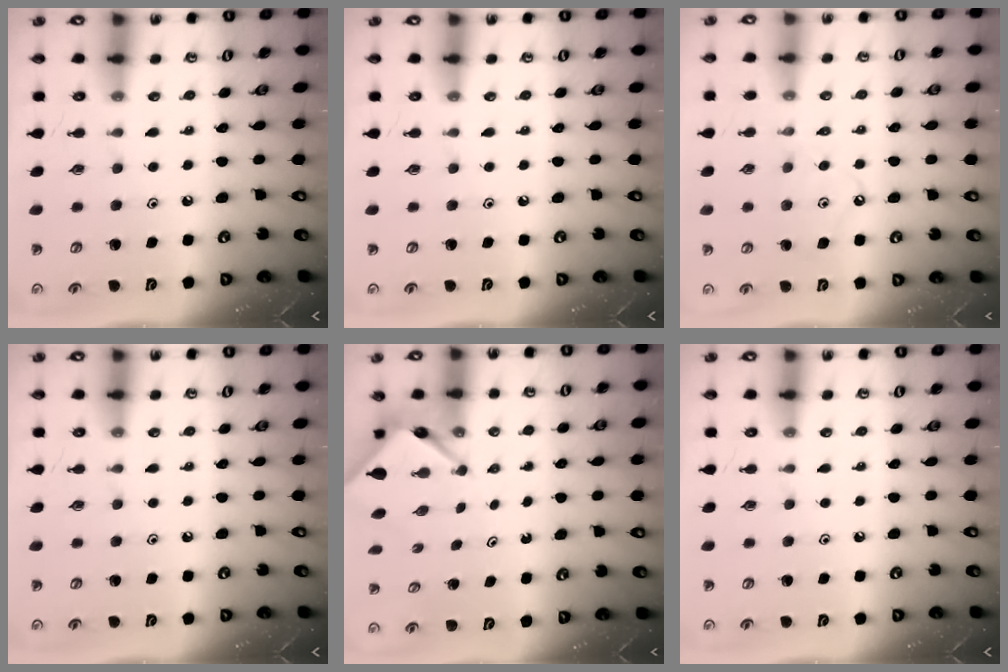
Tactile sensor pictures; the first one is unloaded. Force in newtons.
{"total": 0.0}
{"total": 6.2, "press": 6.2, "slide": 0.8}
{"total": 0.0}
{"total": 3.9, "press": 3.9, "slide": 0.2}
{"total": 0.0}